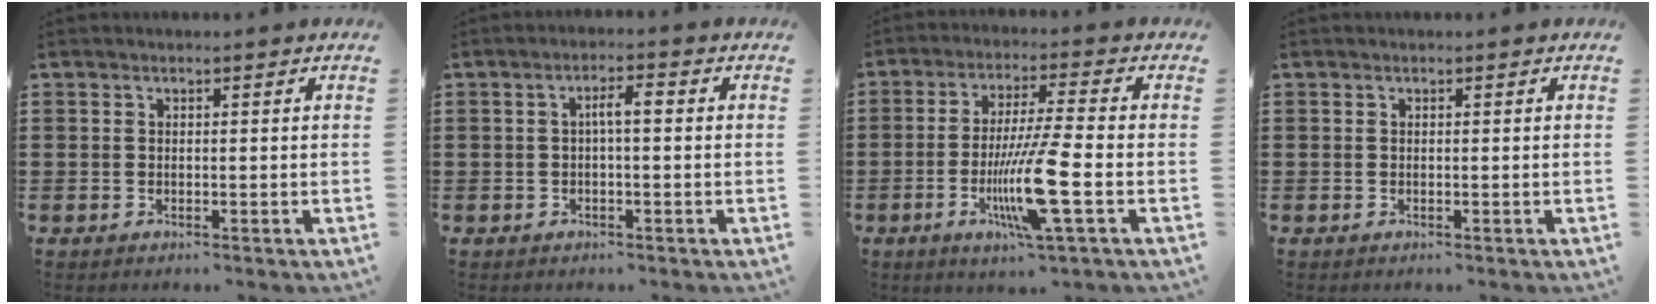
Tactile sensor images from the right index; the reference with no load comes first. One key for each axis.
{"total": 2.6, "fx": -0.1, "fy": 0.5, "fz": 2.6, "tx": -0.049, "ty": 0.005, "tz": -0.004}
{"total": 11.0, "fx": -3.3, "fy": 0.5, "fz": 10.5, "tx": -0.207, "ty": -0.019, "tz": -0.067}
{"total": 0.0}